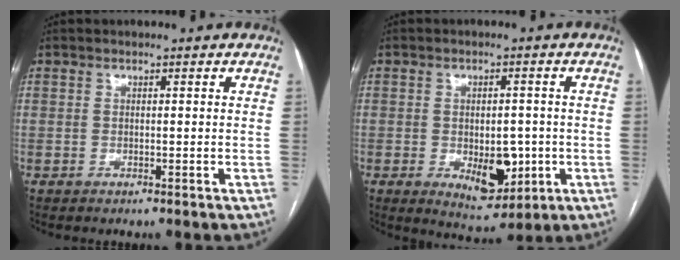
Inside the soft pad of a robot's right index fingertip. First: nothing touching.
{"total": 7.7, "force": [-1.8, 4.0, 6.3], "torque": [-0.090, -0.003, -0.012]}